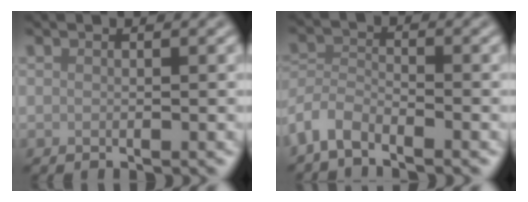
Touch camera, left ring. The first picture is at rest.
{"total": 3.0, "force": [-2.7, 0.9, 1.2], "torque": [-0.025, 0.000, -0.065]}